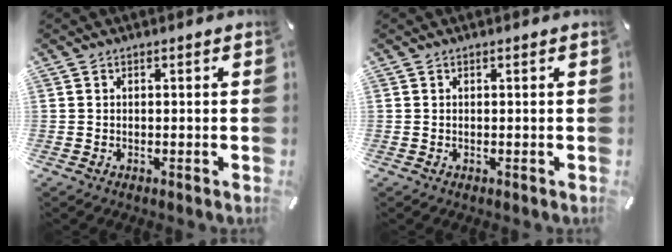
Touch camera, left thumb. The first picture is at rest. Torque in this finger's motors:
{"motor_torque": [0.00, 0.00, 0.00, 0.00, 0.00]}